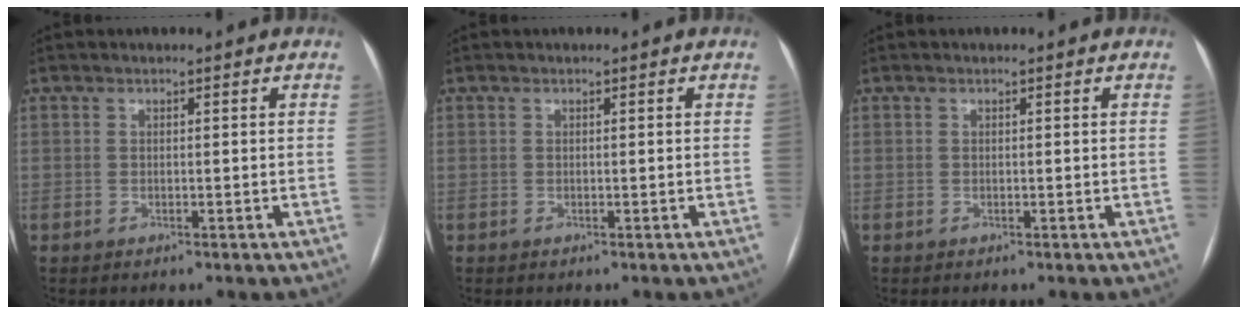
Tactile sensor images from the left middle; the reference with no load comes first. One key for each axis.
{"total": 0.0}
{"total": 0.0}